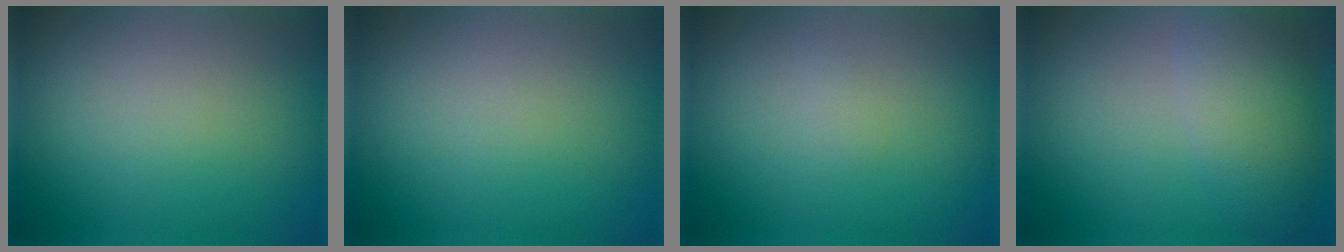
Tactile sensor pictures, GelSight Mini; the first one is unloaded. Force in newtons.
{"total": 0.0}
{"total": 0.5, "press": 0.5, "slide": 0.1}
{"total": 5.2, "press": 5.2, "slide": 0.3}